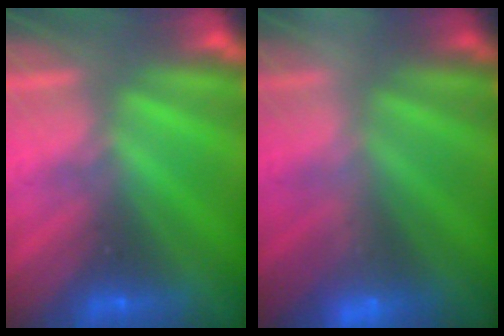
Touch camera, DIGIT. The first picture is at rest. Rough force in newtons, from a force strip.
{"total": 2.2}